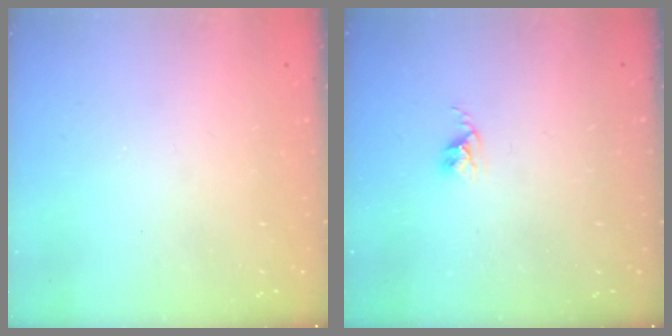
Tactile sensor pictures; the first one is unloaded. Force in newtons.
{"total": 2.4, "press": 2.4, "slide": 0.3}